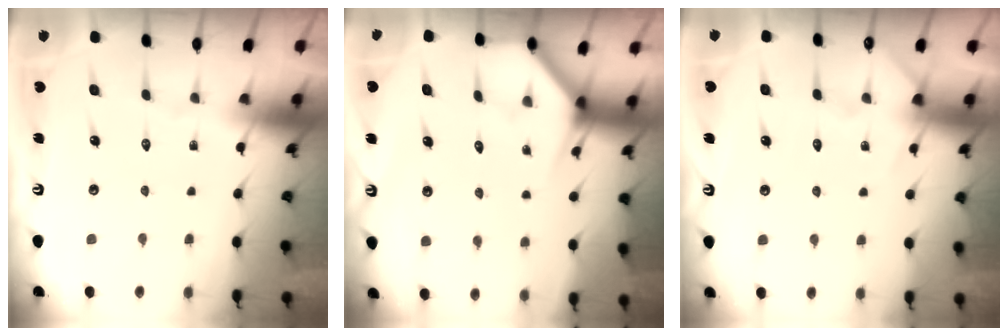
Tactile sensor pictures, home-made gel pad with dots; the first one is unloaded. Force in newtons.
{"total": 3.6, "press": 3.6, "slide": 0.3}
{"total": 4.1, "press": 4.1, "slide": 0.5}